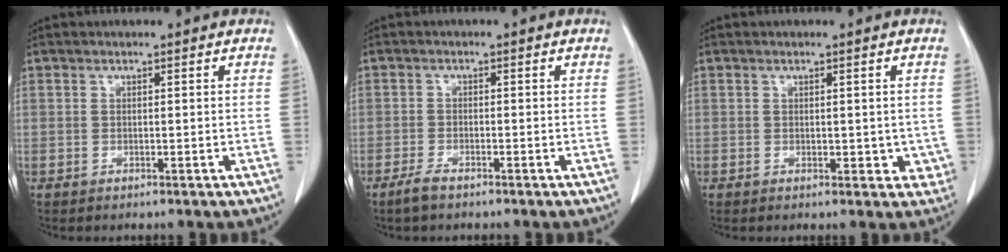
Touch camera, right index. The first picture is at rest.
{"total": 2.2, "force": [-1.7, 0.4, 1.3], "torque": [-0.033, -0.003, -0.033]}
{"total": 1.6, "force": [-0.1, 1.0, 1.2], "torque": [-0.011, 0.000, 0.000]}